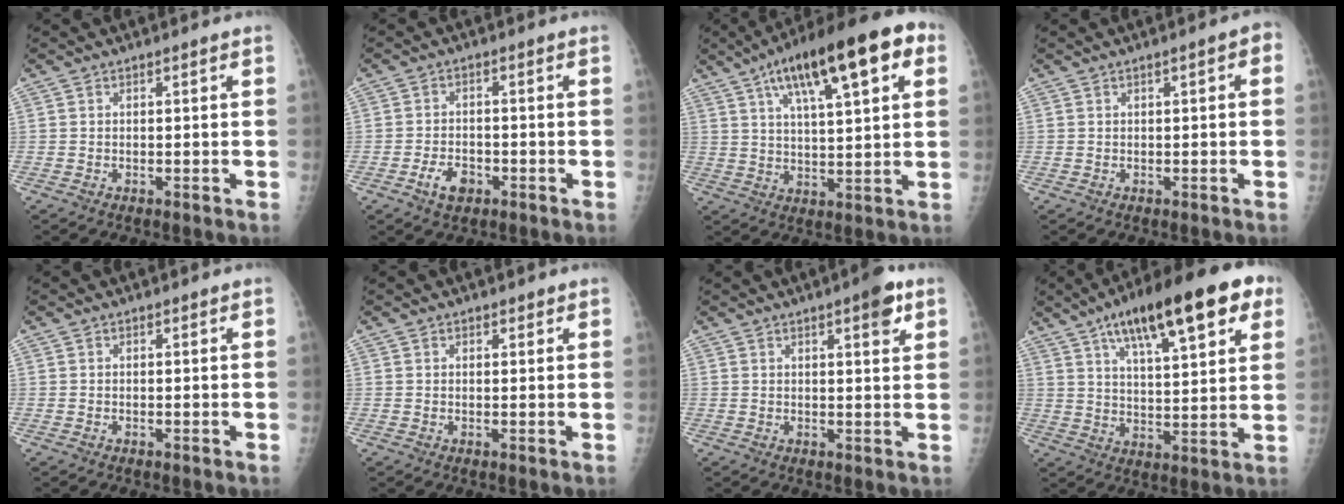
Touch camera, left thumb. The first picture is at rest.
{"total": 4.5, "force": [-2.2, 2.9, 2.7], "torque": [-0.039, 0.012, -0.036]}
{"total": 19.9, "force": [8.8, 6.0, 16.8], "torque": [-0.243, 0.011, 0.134]}
{"total": 2.5, "force": [0.4, 0.9, 2.3], "torque": [-0.027, 0.008, 0.001]}
{"total": 0.0}
{"total": 1.5, "force": [1.1, 1.0, 0.4], "torque": [0.011, -0.005, 0.010]}
{"total": 5.1, "force": [2.8, 1.4, 4.0], "torque": [-0.045, -0.010, 0.032]}
{"total": 21.8, "force": [11.1, 6.8, 17.5], "torque": [-0.244, -0.006, 0.169]}